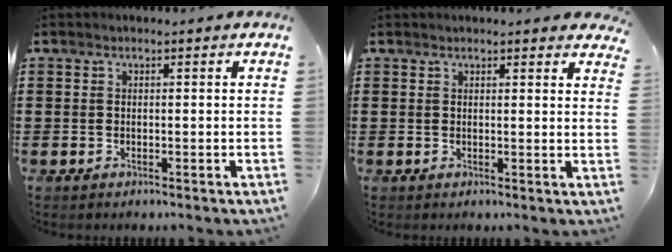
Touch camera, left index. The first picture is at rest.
{"total": 1.8, "force": [1.7, 0.2, 0.7], "torque": [-0.009, -0.001, 0.030]}